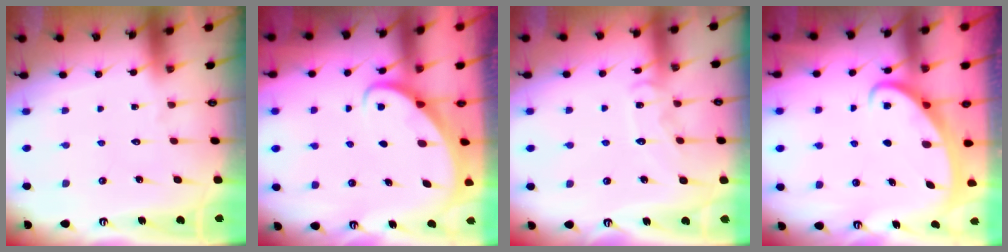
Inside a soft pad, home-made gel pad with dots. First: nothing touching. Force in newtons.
{"total": 2.4, "press": 2.4, "slide": 0.2}
{"total": 7.6, "press": 7.6, "slide": 0.6}
{"total": 2.6, "press": 2.6, "slide": 0.4}